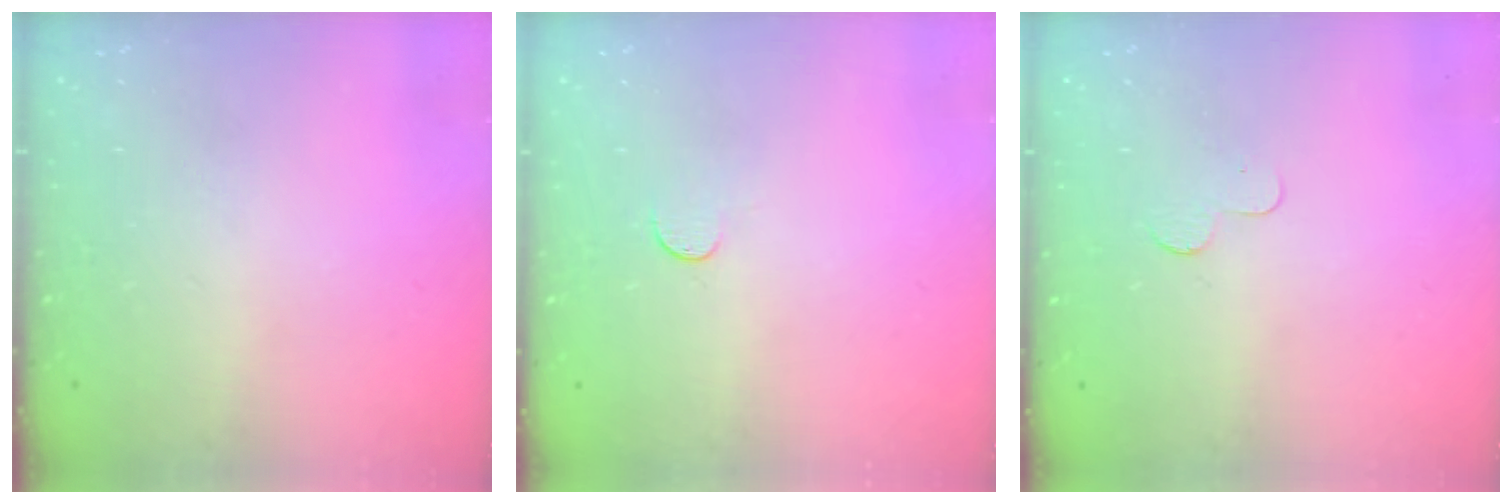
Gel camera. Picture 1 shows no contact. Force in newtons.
{"total": 3.3, "press": 3.2, "slide": 0.3}
{"total": 2.3, "press": 2.3, "slide": 0.2}